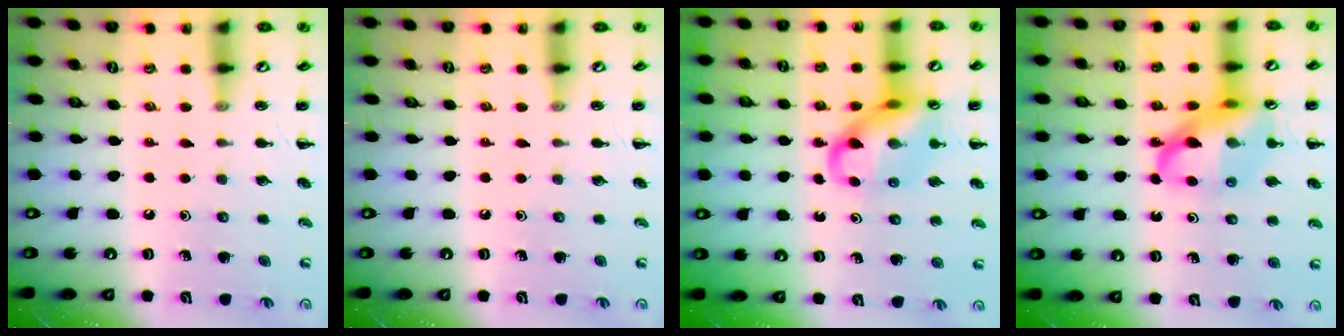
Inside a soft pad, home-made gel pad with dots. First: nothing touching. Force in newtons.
{"total": 0.0}
{"total": 15.3, "press": 15.0, "slide": 3.1}
{"total": 18.1, "press": 17.7, "slide": 3.6}